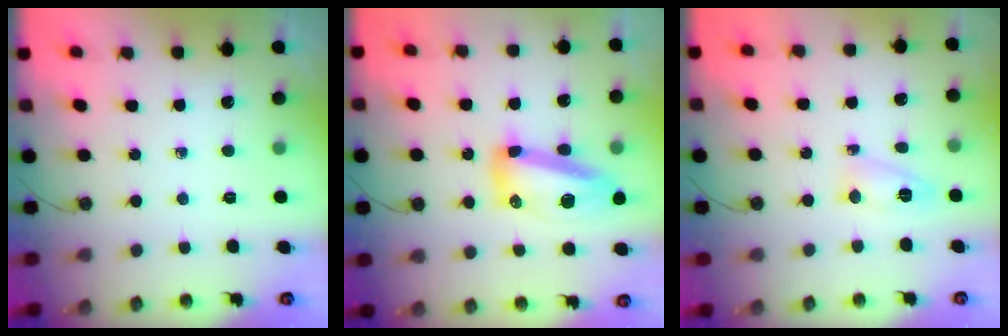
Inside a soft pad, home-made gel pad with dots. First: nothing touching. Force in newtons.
{"total": 14.3, "press": 14.1, "slide": 2.2}
{"total": 6.0, "press": 6.0, "slide": 0.3}